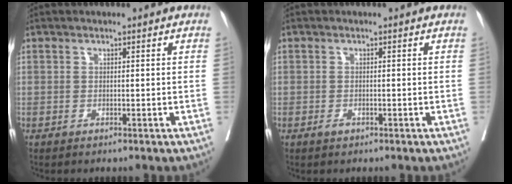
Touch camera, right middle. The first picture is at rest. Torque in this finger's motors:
{"motor_torque": [0.53, -0.18, 0.03, 0.01]}